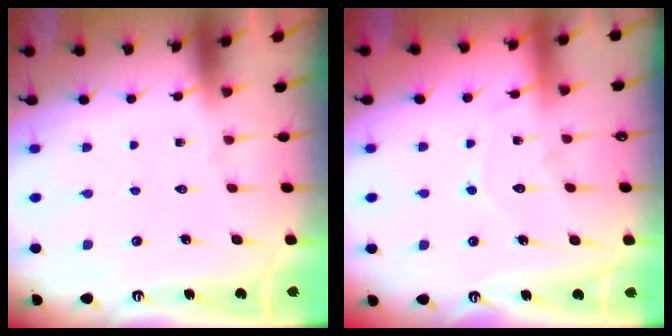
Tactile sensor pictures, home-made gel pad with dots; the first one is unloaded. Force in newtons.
{"total": 7.2, "press": 7.1, "slide": 0.8}